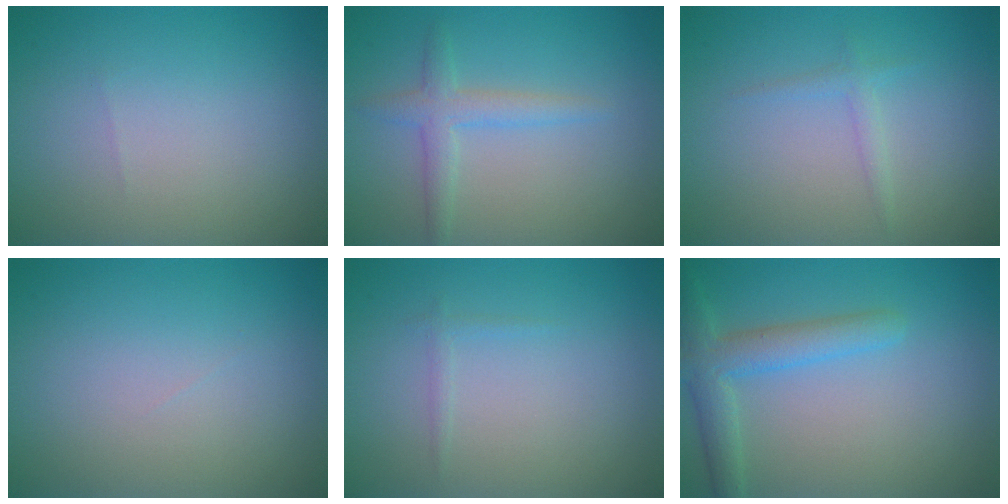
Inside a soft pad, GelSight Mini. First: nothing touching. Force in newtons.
{"total": 2.3, "press": 2.3, "slide": 0.1}
{"total": 1.1, "press": 1.1, "slide": 0.1}
{"total": 0.0}
{"total": 0.6, "press": 0.6, "slide": 0.0}
{"total": 3.8, "press": 3.8, "slide": 0.2}